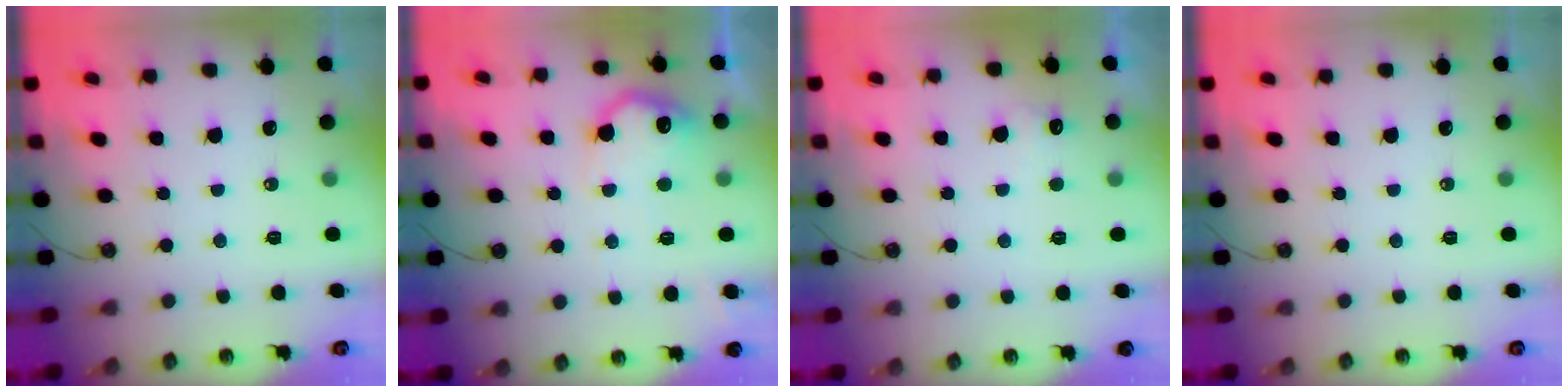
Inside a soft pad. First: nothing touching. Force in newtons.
{"total": 12.0, "press": 12.0, "slide": 0.4}
{"total": 4.5, "press": 4.3, "slide": 1.2}
{"total": 0.0}